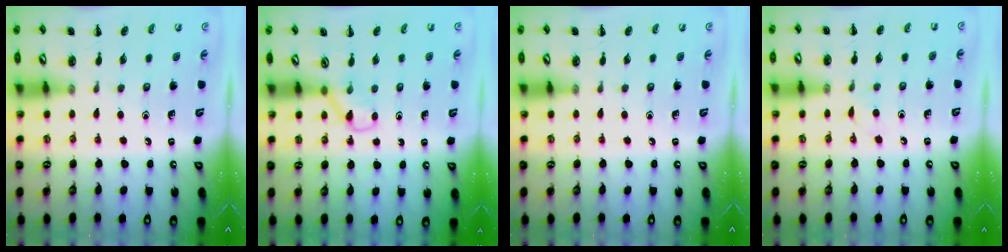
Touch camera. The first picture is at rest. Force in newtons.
{"total": 3.1, "press": 2.9, "slide": 1.1}
{"total": 0.0}
{"total": 2.9, "press": 2.8, "slide": 0.9}